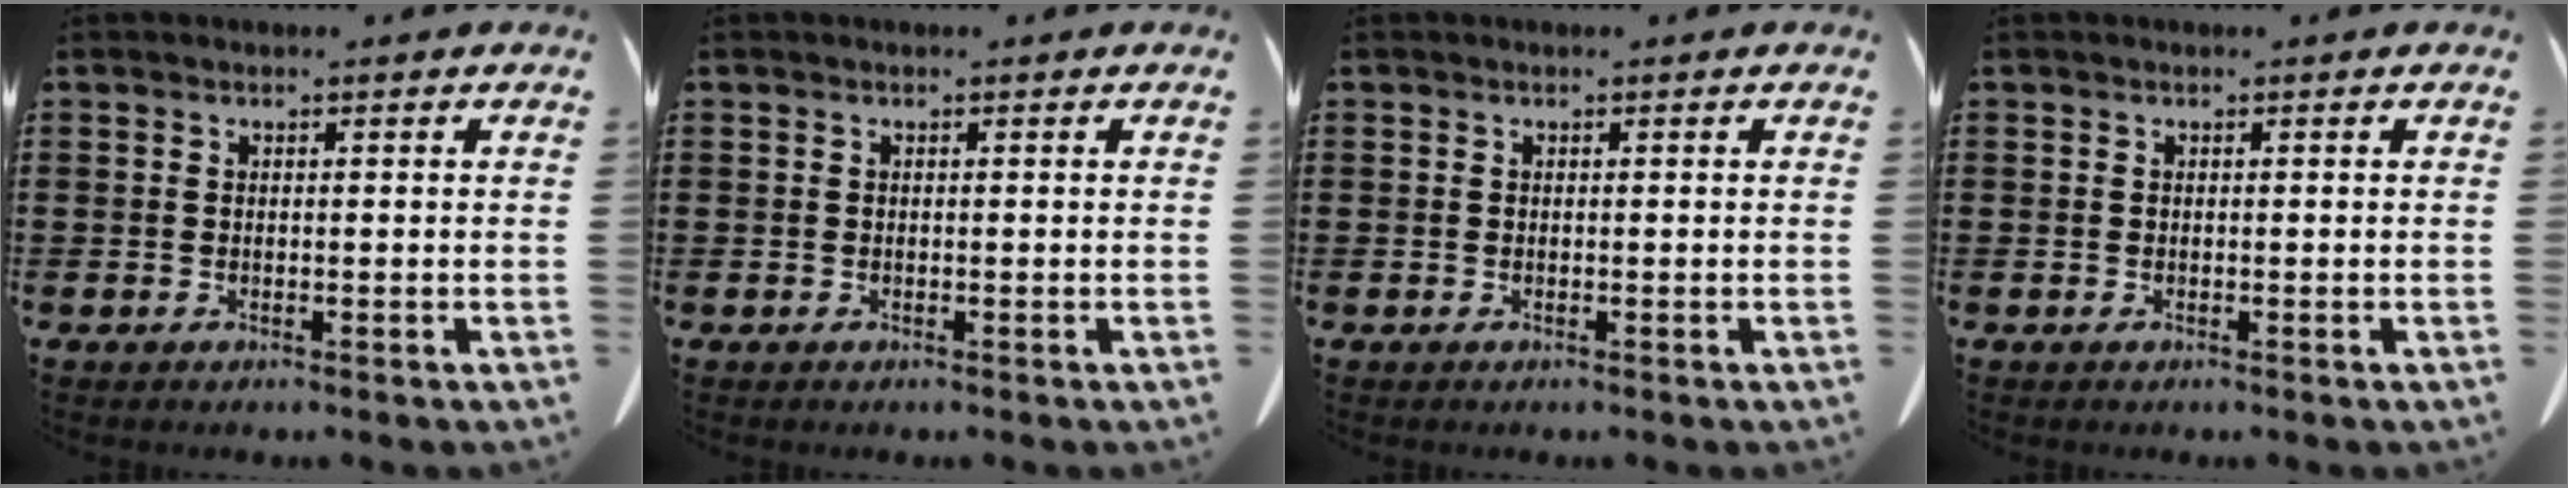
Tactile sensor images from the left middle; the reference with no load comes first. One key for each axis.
{"total": 0.0}
{"total": 0.0}
{"total": 0.0}